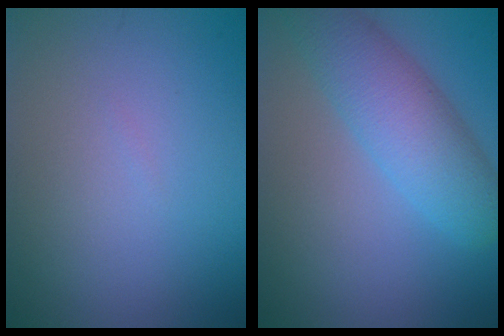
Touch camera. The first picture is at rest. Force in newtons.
{"total": 5.8, "press": 5.8, "slide": 0.2}